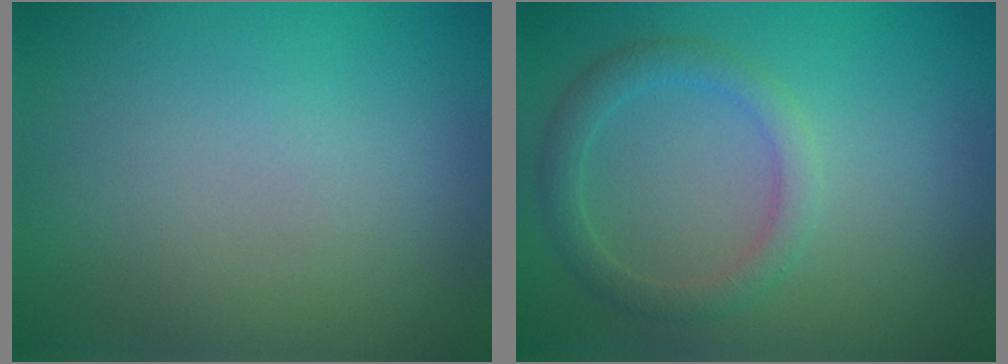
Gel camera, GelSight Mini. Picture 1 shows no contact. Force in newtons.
{"total": 2.3, "press": 2.3, "slide": 0.1}